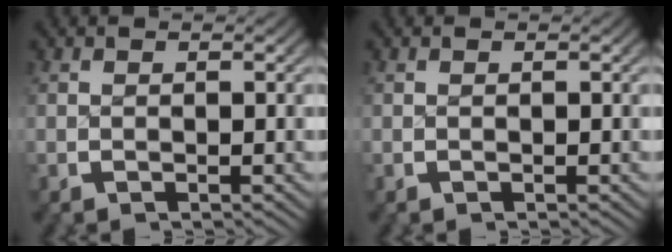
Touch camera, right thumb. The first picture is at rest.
{"total": 0.0}